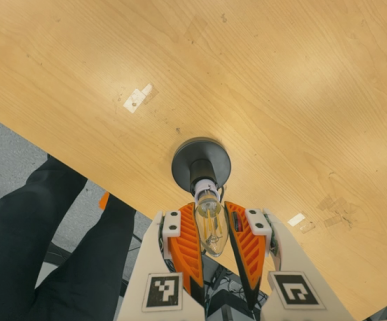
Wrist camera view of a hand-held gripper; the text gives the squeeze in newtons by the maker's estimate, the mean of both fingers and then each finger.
{"total": 13.8, "left": 13.9, "right": 13.7}